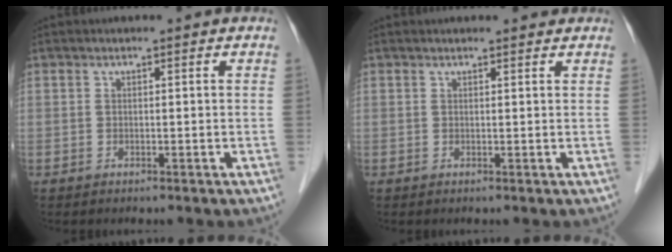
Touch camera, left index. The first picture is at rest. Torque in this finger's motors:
{"motor_torque": [0.36, -0.29, 0.04, -0.01]}